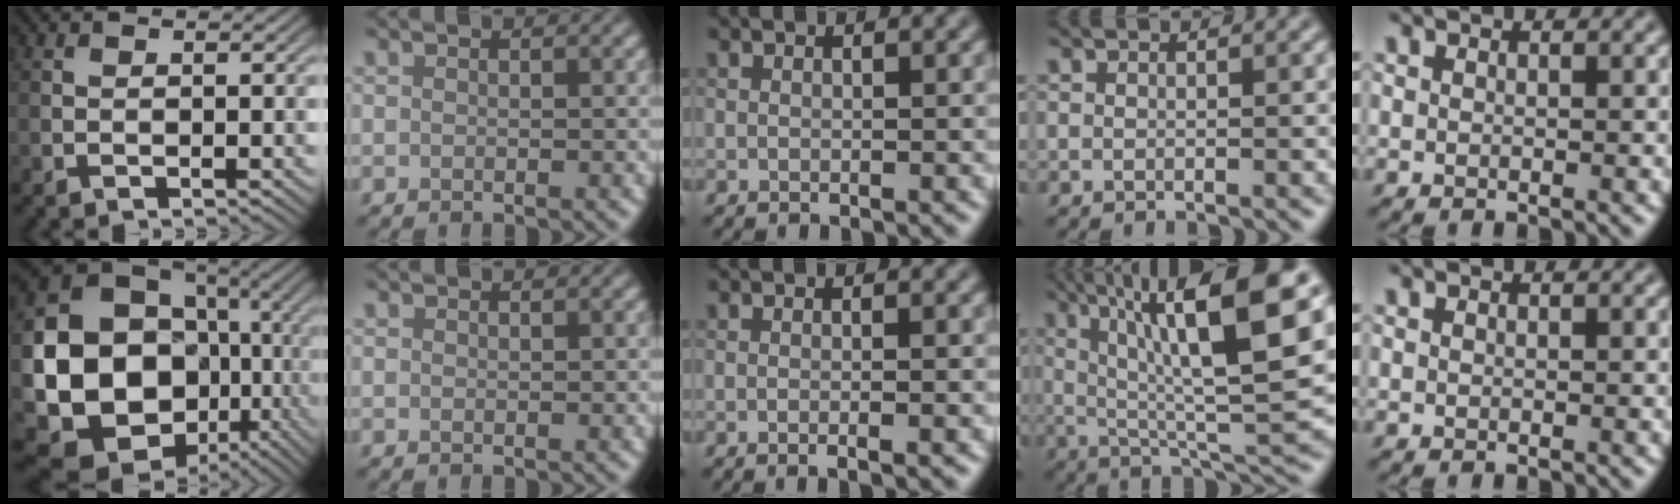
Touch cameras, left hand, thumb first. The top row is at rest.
{"thumb": {"total": 21.6, "force": [-3.2, 18.5, 10.7], "torque": [-0.224, -0.059, -0.044]}, "middle": {"total": 1.4, "force": [-0.7, 0.1, 1.2], "torque": [-0.020, 0.003, -0.007]}, "ring": {"total": 13.0, "force": [4.5, 3.1, 11.8], "torque": [-0.187, 0.015, 0.080]}}